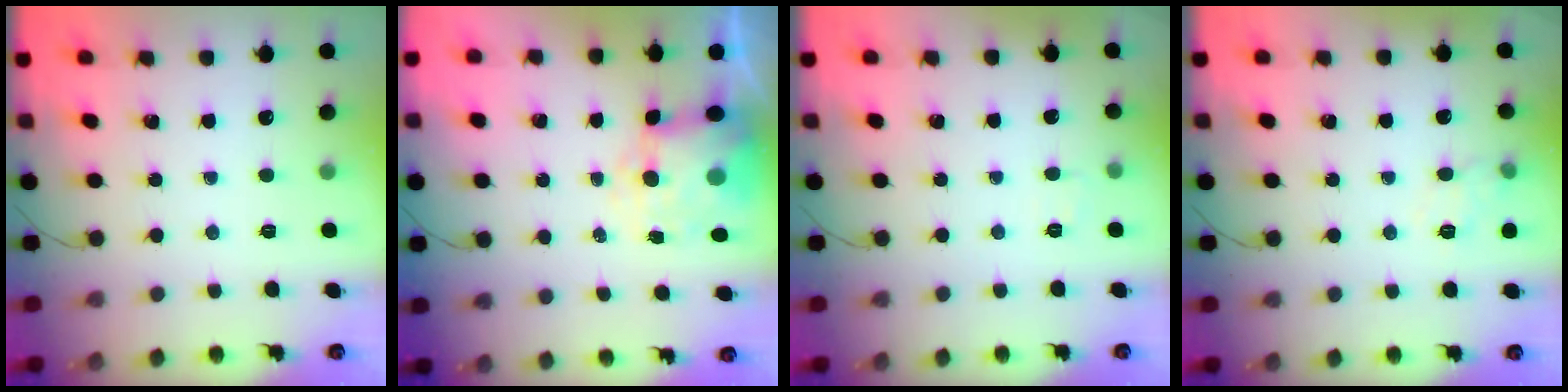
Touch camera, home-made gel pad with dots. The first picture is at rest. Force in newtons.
{"total": 8.1, "press": 7.9, "slide": 1.9}
{"total": 2.0, "press": 1.7, "slide": 1.1}
{"total": 8.6, "press": 8.4, "slide": 1.7}